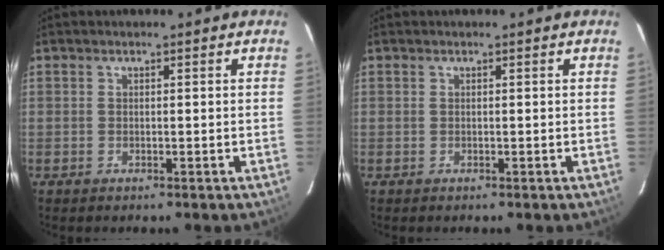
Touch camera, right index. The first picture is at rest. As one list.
[{"total": 0.0}]